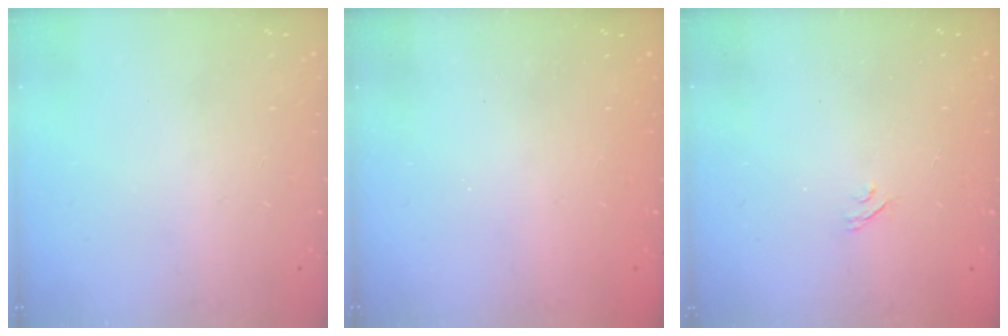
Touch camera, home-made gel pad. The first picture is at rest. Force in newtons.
{"total": 2.3, "press": 2.2, "slide": 0.8}
{"total": 2.2, "press": 1.9, "slide": 1.1}